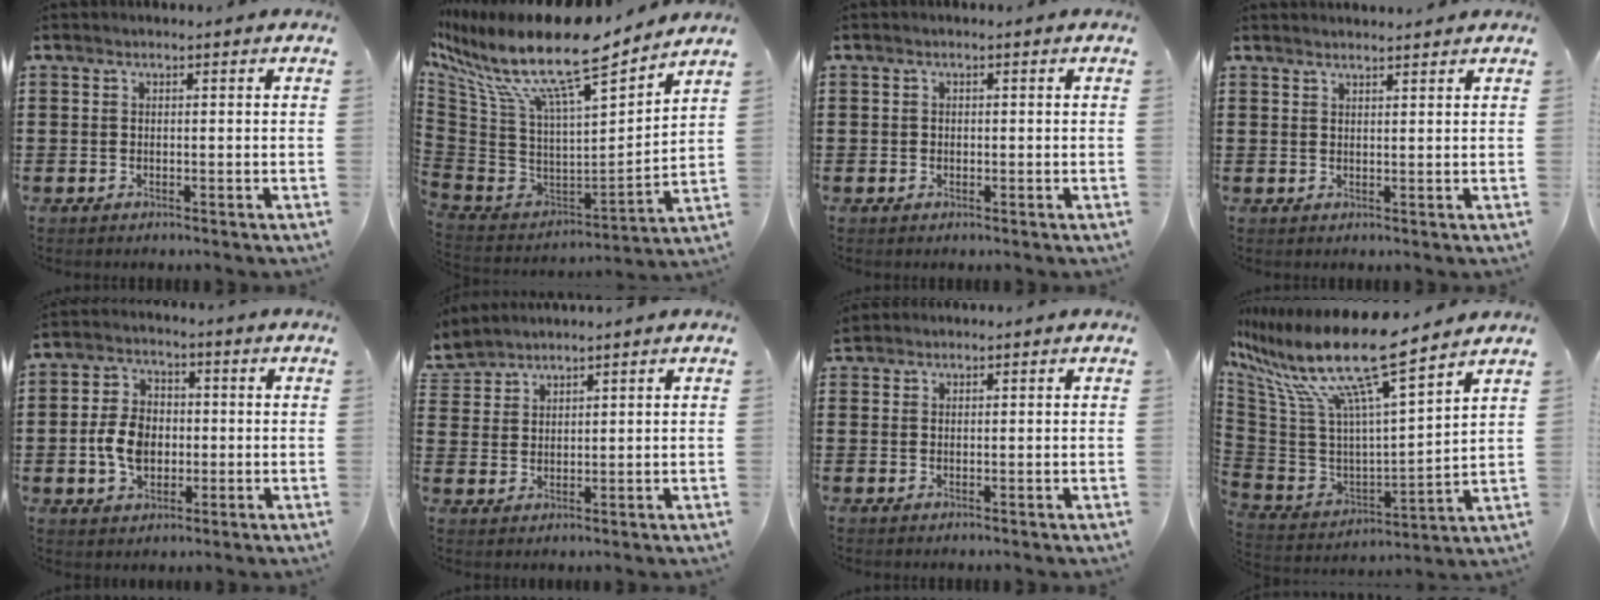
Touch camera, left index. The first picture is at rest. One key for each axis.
{"total": 14.8, "fx": 10.5, "fy": 2.8, "fz": 10.0, "tx": -0.224, "ty": -0.080, "tz": 0.167}
{"total": 0.6, "fx": 0.0, "fy": 0.6, "fz": 0.2, "tx": -0.007, "ty": 0.004, "tz": -0.001}
{"total": 1.4, "fx": 1.4, "fy": 0.0, "fz": 0.3, "tx": -0.010, "ty": 0.001, "tz": 0.026}
{"total": 6.8, "fx": -1.0, "fy": 4.9, "fz": 4.7, "tx": -0.112, "ty": 0.008, "tz": -0.025}
{"total": 3.0, "fx": 2.8, "fy": 0.9, "fz": -0.5, "tx": -0.003, "ty": -0.005, "tz": 0.055}
{"total": 1.1, "fx": 1.0, "fy": 0.3, "fz": 0.1, "tx": -0.006, "ty": 0.002, "tz": 0.021}
{"total": 16.6, "fx": 10.9, "fy": 2.5, "fz": 12.3, "tx": -0.270, "ty": -0.071, "tz": 0.171}